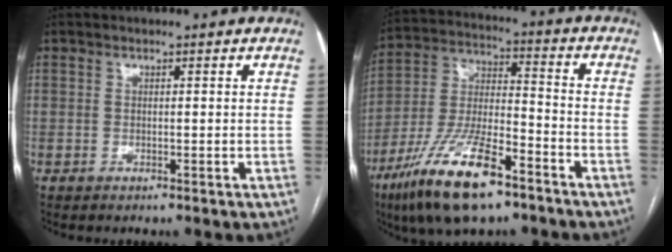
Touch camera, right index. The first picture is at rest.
{"total": 16.9, "force": [-10.5, 4.2, 12.6], "torque": [-0.265, -0.021, -0.190]}